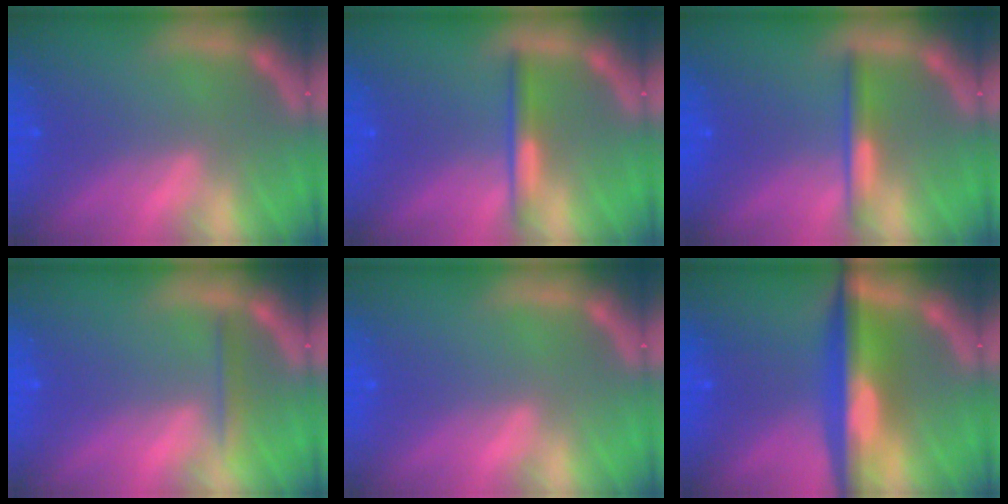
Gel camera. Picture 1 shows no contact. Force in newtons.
{"total": 2.4}
{"total": 2.4}
{"total": 1.4}
{"total": 0.0}
{"total": 7.4}